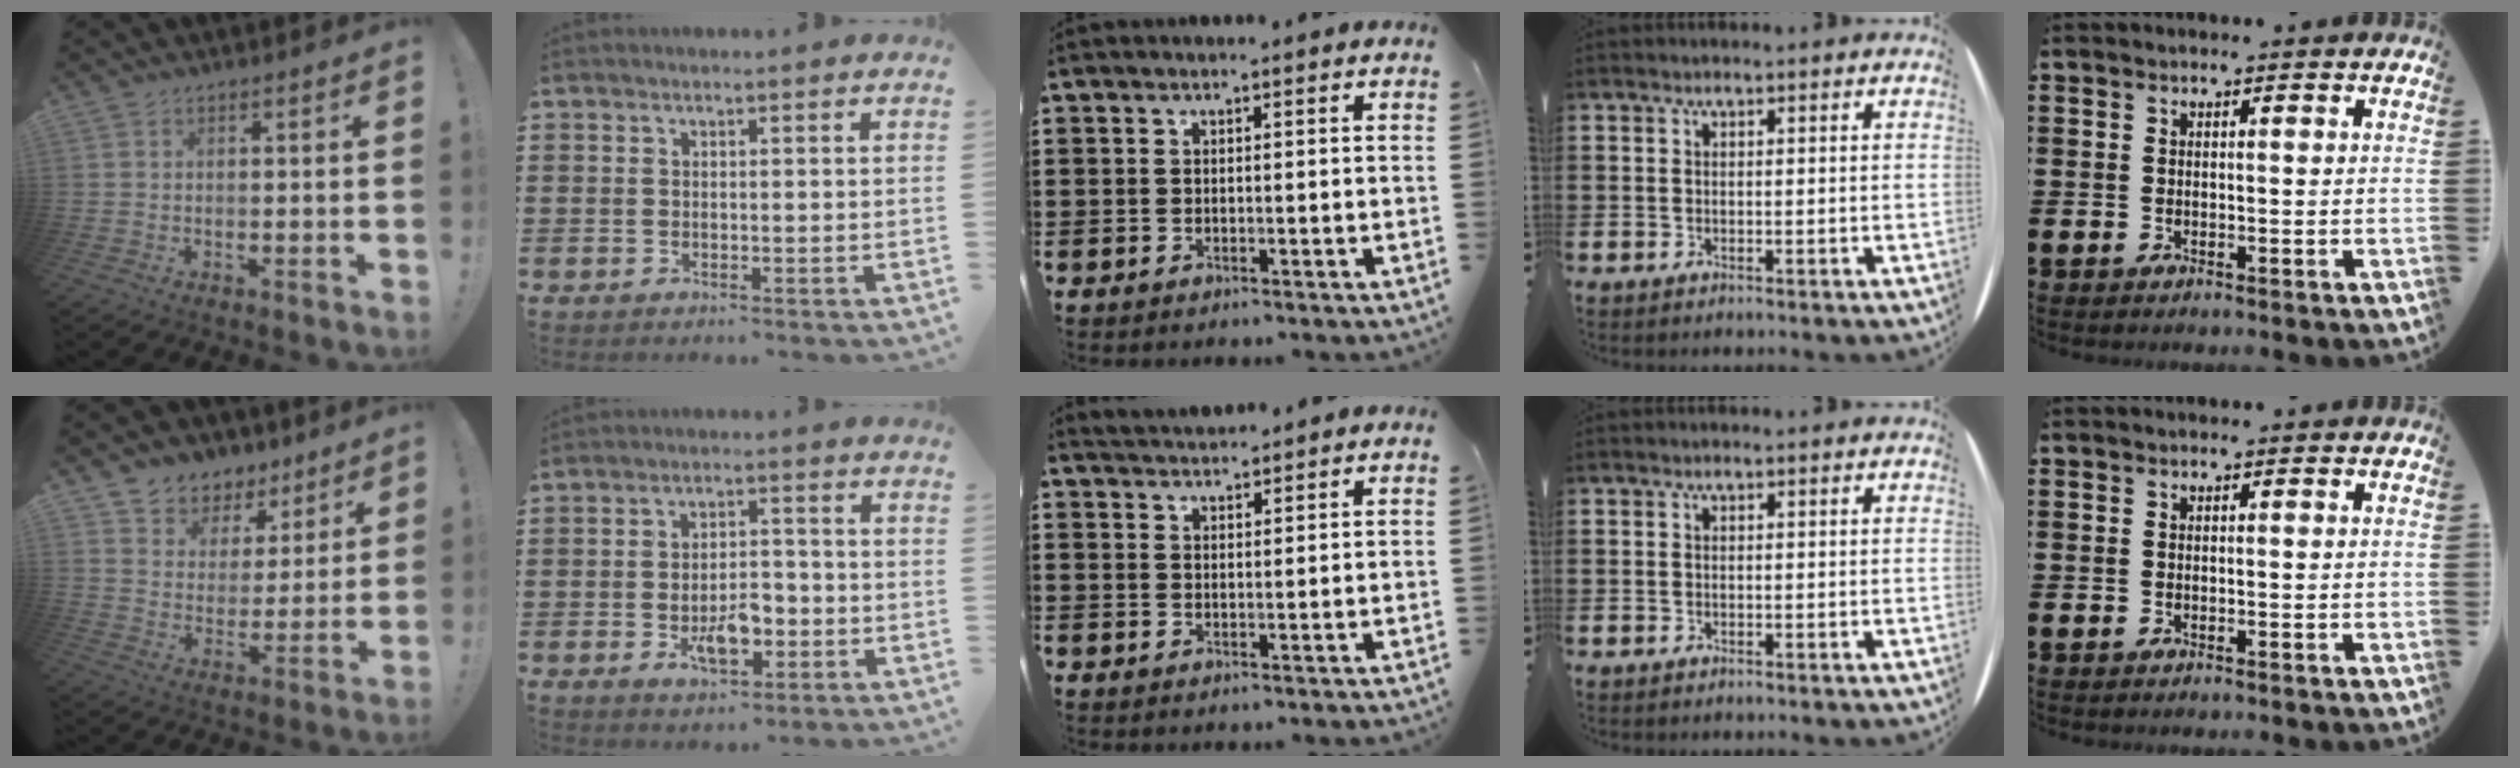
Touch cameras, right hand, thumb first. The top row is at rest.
{"thumb": {"total": 7.6, "force": [4.8, 5.9, 0.8], "torque": [-0.014, -0.044, 0.096]}, "index": {"total": 6.5, "force": [-2.2, 3.1, 5.2], "torque": [-0.082, 0.001, -0.044]}, "middle": {"total": 2.4, "force": [2.3, 0.1, -0.4], "torque": [0.001, -0.003, 0.045]}}